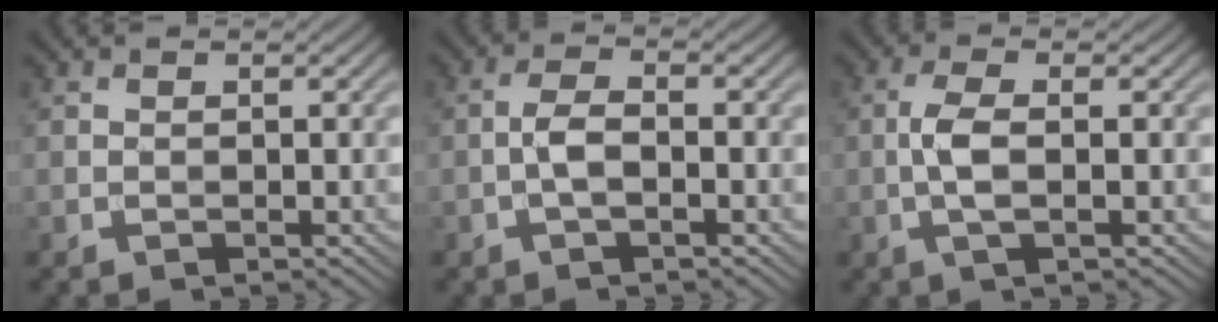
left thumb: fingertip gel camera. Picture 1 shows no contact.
{"total": 2.8, "force": [-0.9, 1.0, 2.5], "torque": [-0.054, 0.006, -0.025]}
{"total": 3.7, "force": [-0.4, 1.0, 3.5], "torque": [-0.082, 0.003, -0.015]}